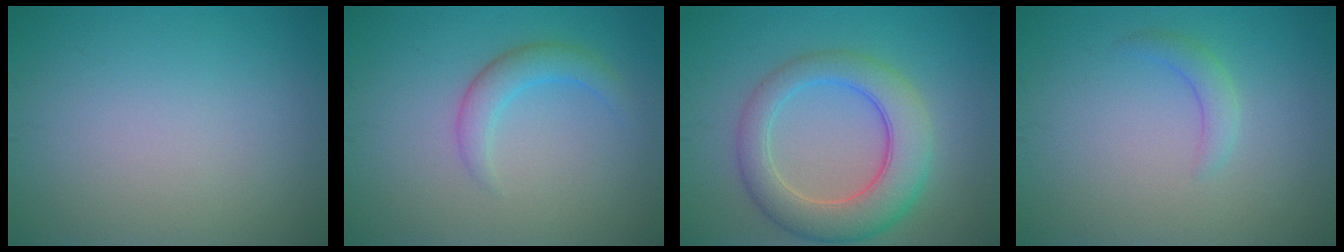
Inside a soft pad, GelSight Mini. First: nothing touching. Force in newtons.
{"total": 2.5, "press": 2.5, "slide": 0.0}
{"total": 6.8, "press": 6.8, "slide": 0.3}
{"total": 1.6, "press": 1.6, "slide": 0.1}